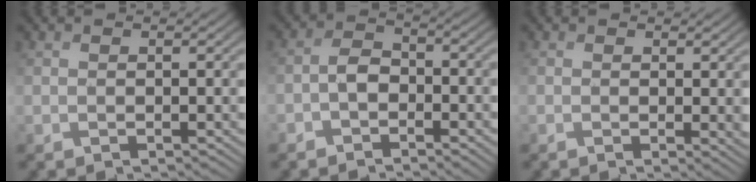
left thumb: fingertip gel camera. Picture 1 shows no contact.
{"total": 3.3, "force": [-2.1, 1.9, 1.6], "torque": [-0.033, 0.006, -0.051]}
{"total": 1.3, "force": [0.6, 0.3, 1.1], "torque": [-0.017, -0.006, 0.010]}